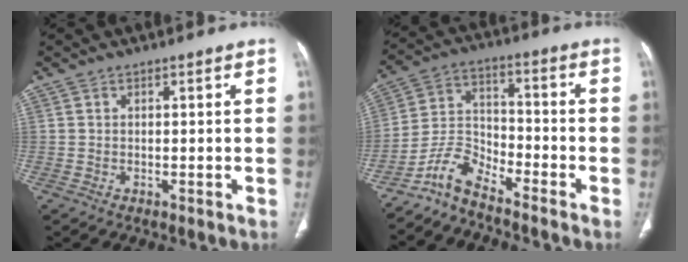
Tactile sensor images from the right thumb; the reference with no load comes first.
{"total": 7.2, "force": [-6.4, 1.9, 2.7], "torque": [-0.055, 0.062, -0.133]}